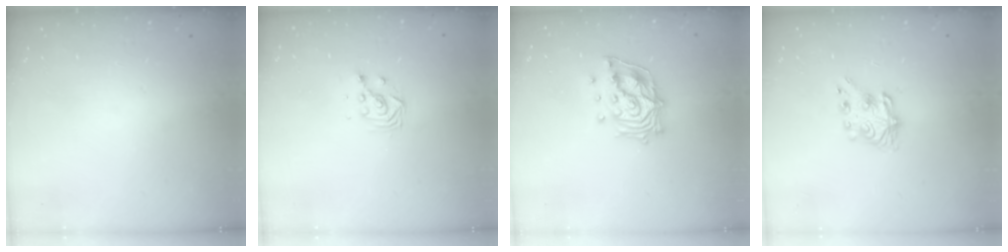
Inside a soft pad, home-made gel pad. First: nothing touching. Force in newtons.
{"total": 3.3, "press": 3.3, "slide": 0.2}
{"total": 14.0, "press": 13.9, "slide": 1.7}
{"total": 7.2, "press": 7.2, "slide": 0.4}